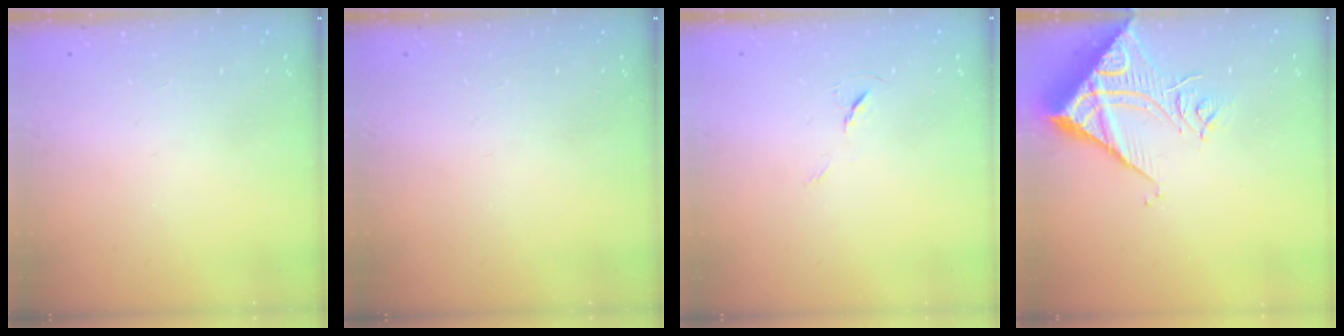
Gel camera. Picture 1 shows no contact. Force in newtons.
{"total": 0.0}
{"total": 5.6, "press": 5.1, "slide": 2.2}
{"total": 13.9, "press": 13.8, "slide": 1.7}